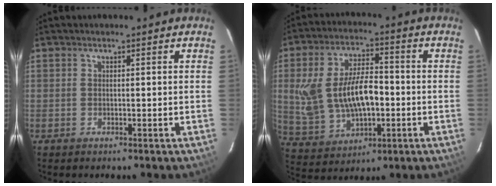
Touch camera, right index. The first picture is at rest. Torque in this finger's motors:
{"motor_torque": [0.55, -0.02, 0.59, 0.21]}